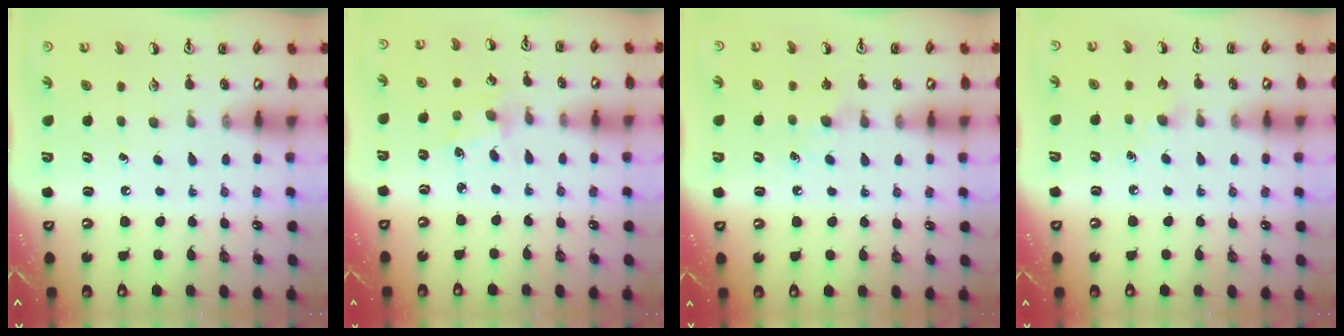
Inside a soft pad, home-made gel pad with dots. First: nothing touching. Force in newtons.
{"total": 1.6, "press": 1.5, "slide": 0.3}
{"total": 5.4, "press": 5.4, "slide": 0.7}
{"total": 3.5, "press": 3.4, "slide": 0.6}